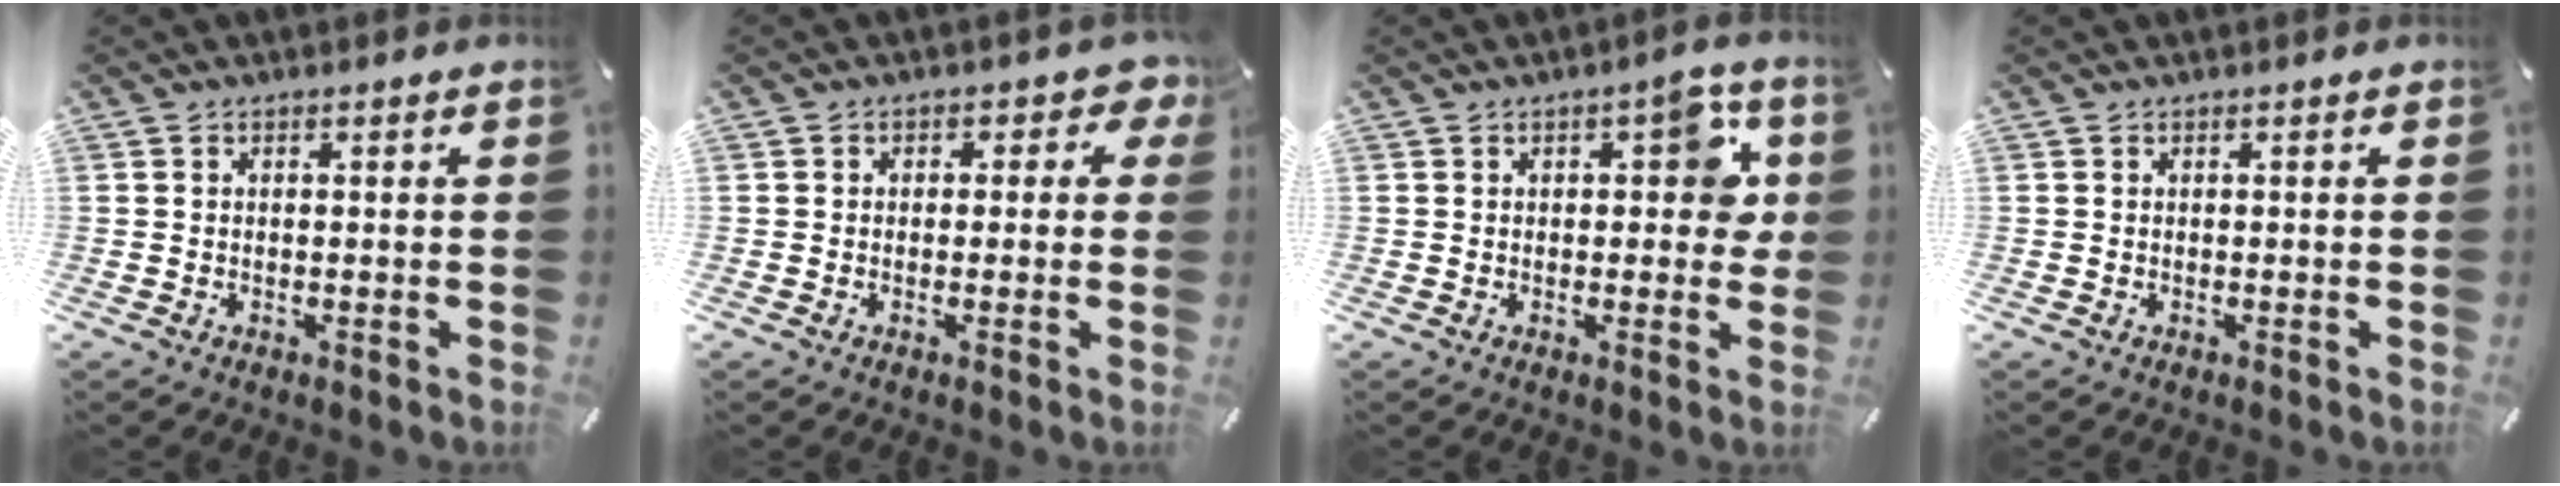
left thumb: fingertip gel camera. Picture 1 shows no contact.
{"total": 3.6, "force": [-0.2, 2.8, 2.2], "torque": [-0.027, 0.010, -0.008]}
{"total": 8.4, "force": [2.1, 4.6, 6.7], "torque": [-0.075, -0.004, 0.027]}
{"total": 0.0}